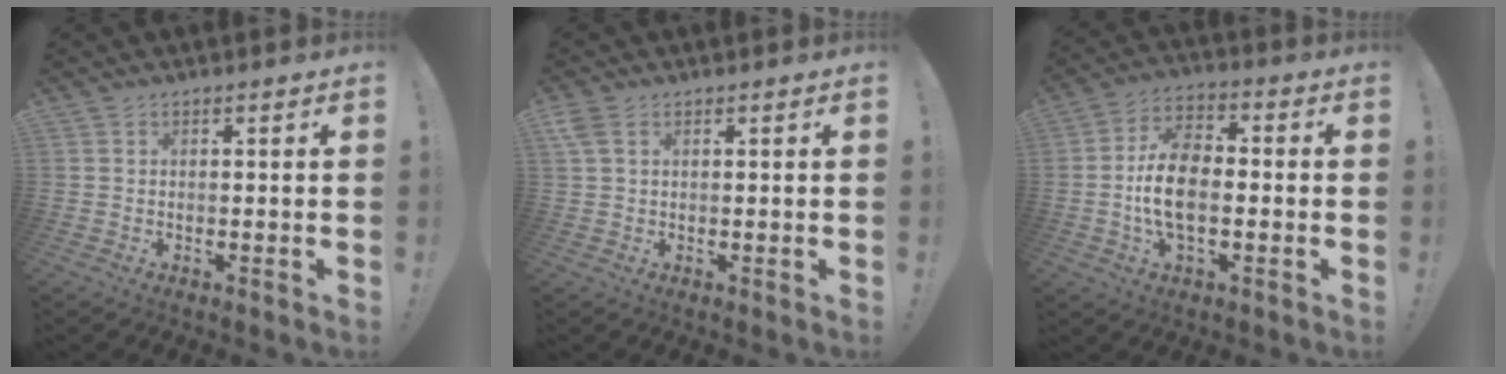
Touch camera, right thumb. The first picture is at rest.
{"total": 3.5, "force": [1.4, 2.1, 2.4], "torque": [-0.054, 0.007, 0.031]}
{"total": 12.7, "force": [-2.1, 7.6, 9.9], "torque": [-0.182, 0.005, -0.040]}